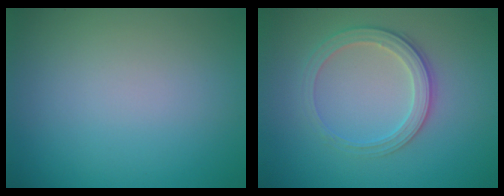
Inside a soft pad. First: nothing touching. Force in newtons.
{"total": 2.8, "press": 2.7, "slide": 0.8}